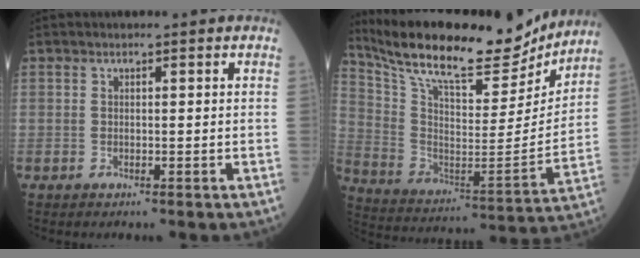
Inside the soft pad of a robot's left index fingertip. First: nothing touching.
{"total": 25.3, "force": [22.2, 5.2, 10.9], "torque": [-0.206, -0.014, 0.347]}